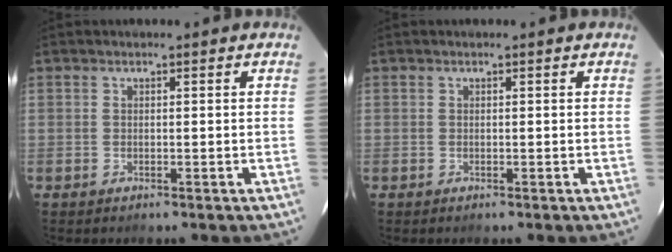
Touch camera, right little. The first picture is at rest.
{"total": 0.0}